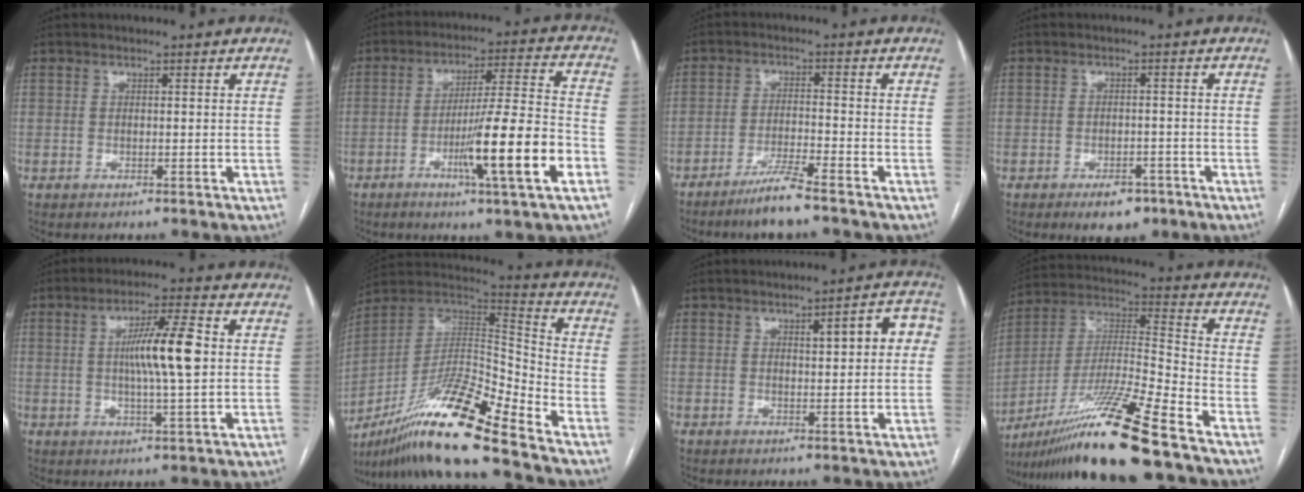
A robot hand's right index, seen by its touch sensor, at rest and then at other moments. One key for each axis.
{"total": 14.6, "fx": -5.6, "fy": -0.6, "fz": 13.5, "tx": -0.224, "ty": -0.006, "tz": -0.088}
{"total": 5.7, "fx": -4.5, "fy": -0.5, "fz": 3.4, "tx": -0.063, "ty": -0.016, "tz": -0.088}
{"total": 4.7, "fx": -3.0, "fy": 2.5, "fz": 2.5, "tx": -0.032, "ty": 0.002, "tz": -0.037}
{"total": 9.2, "fx": 0.9, "fy": 0.4, "fz": 9.2, "tx": -0.160, "ty": 0.004, "tz": 0.014}
{"total": 19.4, "fx": -14.0, "fy": 0.3, "fz": 13.4, "tx": -0.268, "ty": -0.006, "tz": -0.256}
{"total": 6.0, "fx": 1.3, "fy": 1.3, "fz": 5.6, "tx": -0.068, "ty": 0.017, "tz": 0.014}
{"total": 19.8, "fx": -14.6, "fy": -1.4, "fz": 13.3, "tx": -0.274, "ty": -0.024, "tz": -0.268}